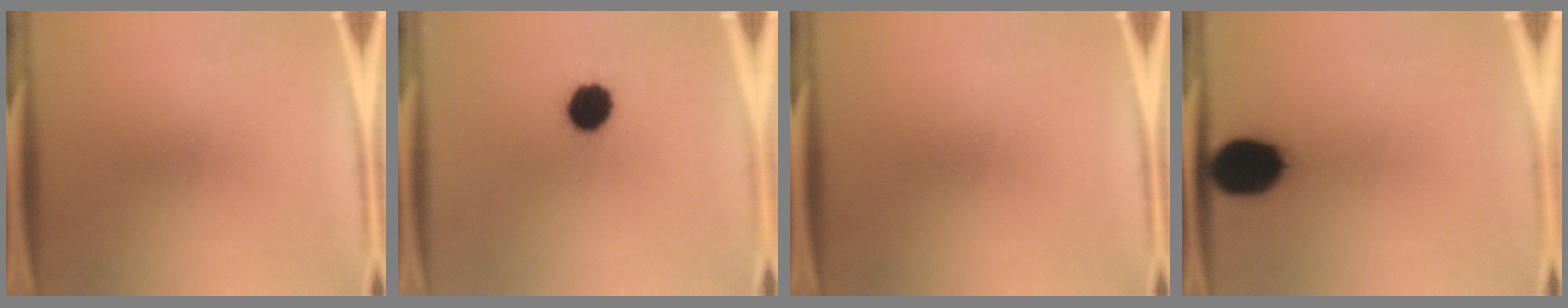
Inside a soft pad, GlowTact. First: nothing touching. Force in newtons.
{"total": 8.9}
{"total": 0.0}
{"total": 13.9}